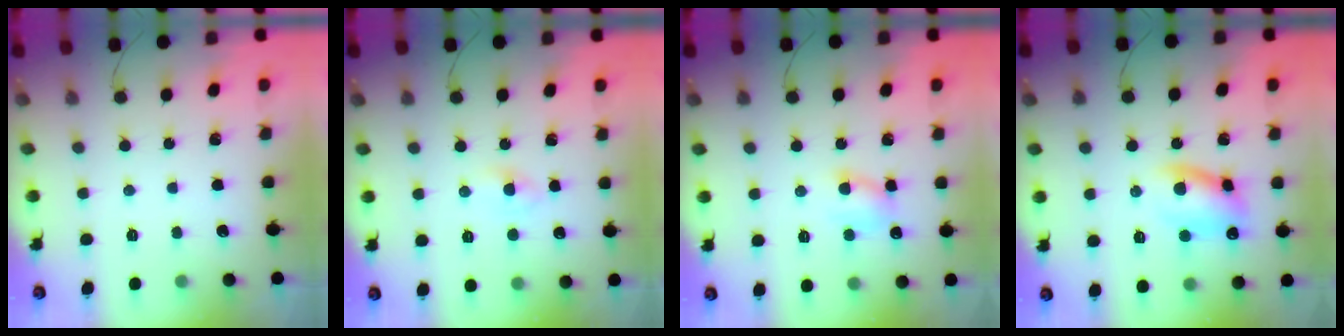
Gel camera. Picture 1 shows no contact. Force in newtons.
{"total": 1.3, "press": 1.0, "slide": 0.8}
{"total": 6.2, "press": 6.2, "slide": 0.6}
{"total": 11.1, "press": 10.9, "slide": 2.0}